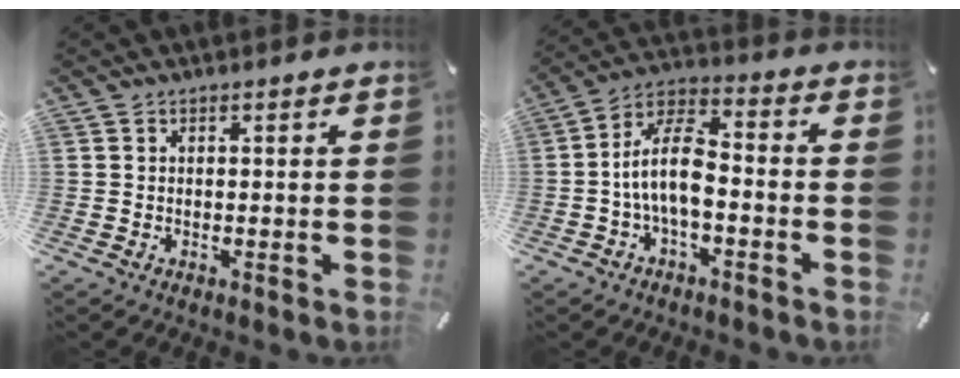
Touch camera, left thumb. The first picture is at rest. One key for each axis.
{"total": 11.7, "fx": -2.9, "fy": 5.7, "fz": 9.8, "tx": -0.191, "ty": 0.017, "tz": -0.049}